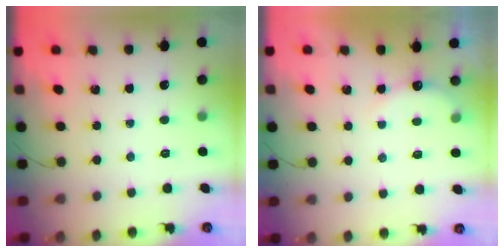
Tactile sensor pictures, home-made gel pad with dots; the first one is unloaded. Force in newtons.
{"total": 5.4, "press": 5.3, "slide": 0.9}